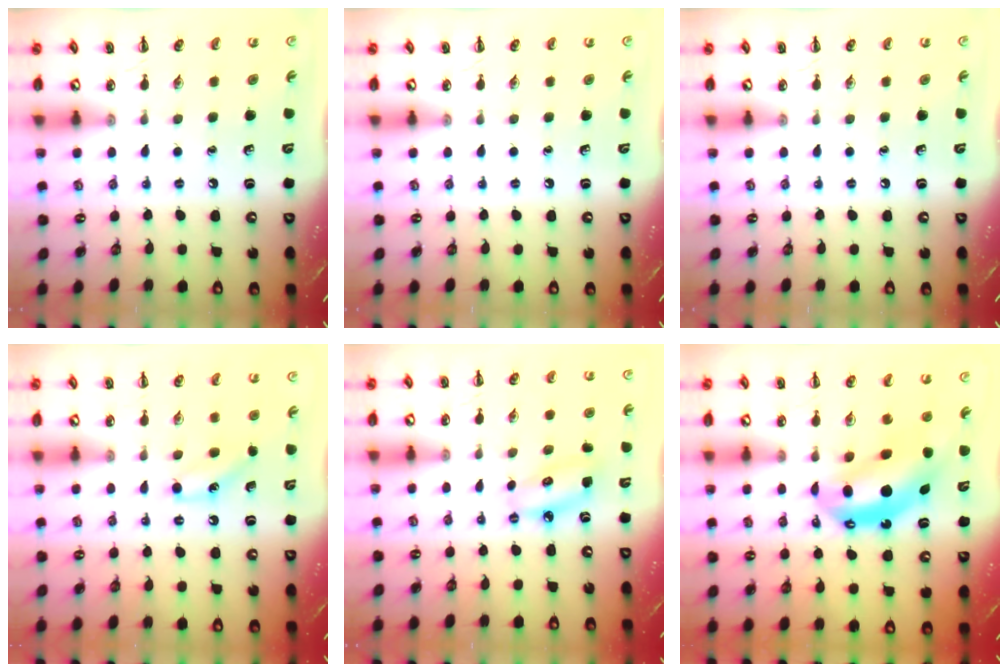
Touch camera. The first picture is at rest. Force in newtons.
{"total": 0.0}
{"total": 0.0}
{"total": 6.6, "press": 6.4, "slide": 1.6}
{"total": 6.5, "press": 6.3, "slide": 1.5}
{"total": 9.9, "press": 9.6, "slide": 2.4}